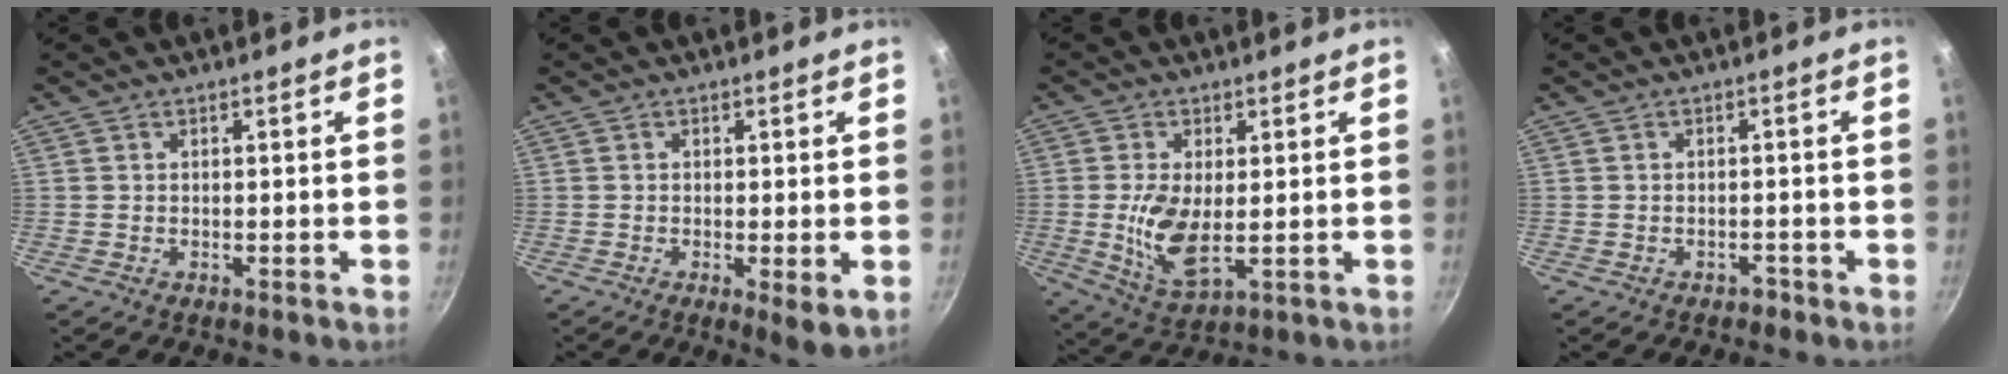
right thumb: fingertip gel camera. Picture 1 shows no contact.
{"total": 4.0, "force": [-0.8, 1.0, 3.8], "torque": [-0.064, -0.015, -0.014]}
{"total": 8.7, "force": [-0.3, 3.9, 7.8], "torque": [-0.151, -0.019, 0.003]}
{"total": 1.2, "force": [-1.0, 0.7, 0.2], "torque": [0.002, 0.008, -0.016]}